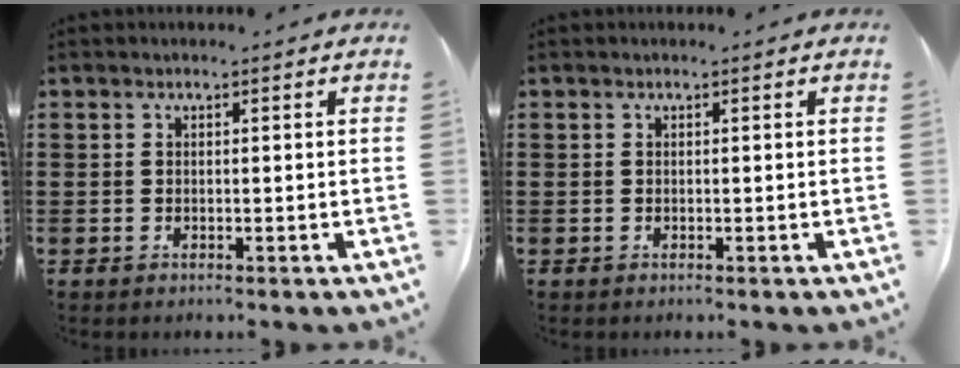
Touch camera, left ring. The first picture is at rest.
{"total": 0.0}